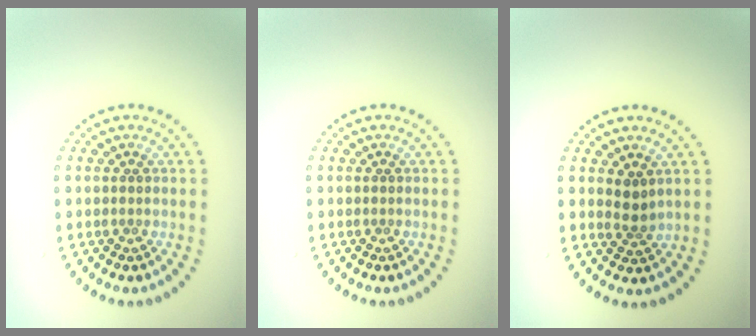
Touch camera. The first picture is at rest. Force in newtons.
{"total": 0.0}
{"total": 1.6, "press": 1.3, "slide": 0.9}